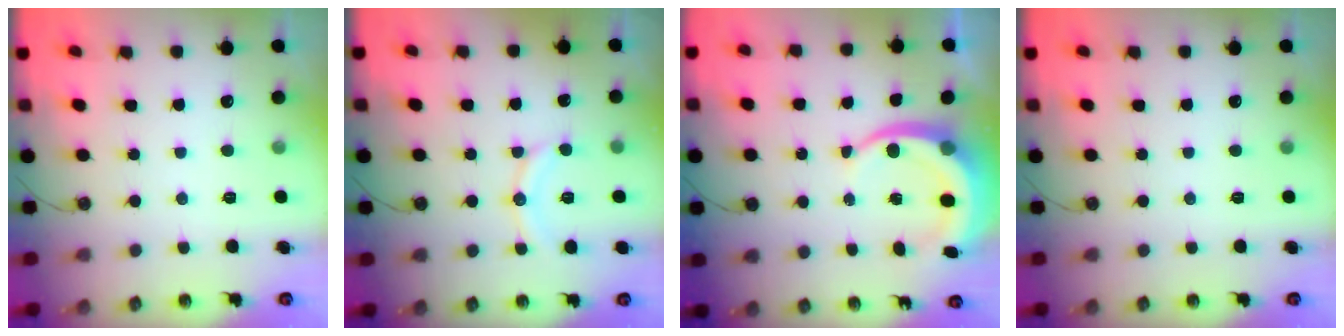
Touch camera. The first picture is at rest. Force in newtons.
{"total": 8.6, "press": 8.6, "slide": 0.5}
{"total": 9.4, "press": 9.3, "slide": 1.7}
{"total": 0.0}